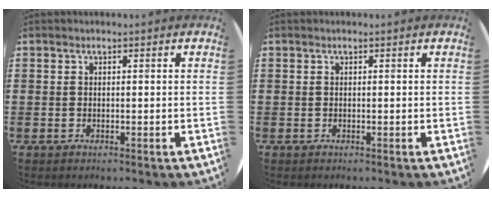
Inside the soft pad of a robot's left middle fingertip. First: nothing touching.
{"total": 0.0}